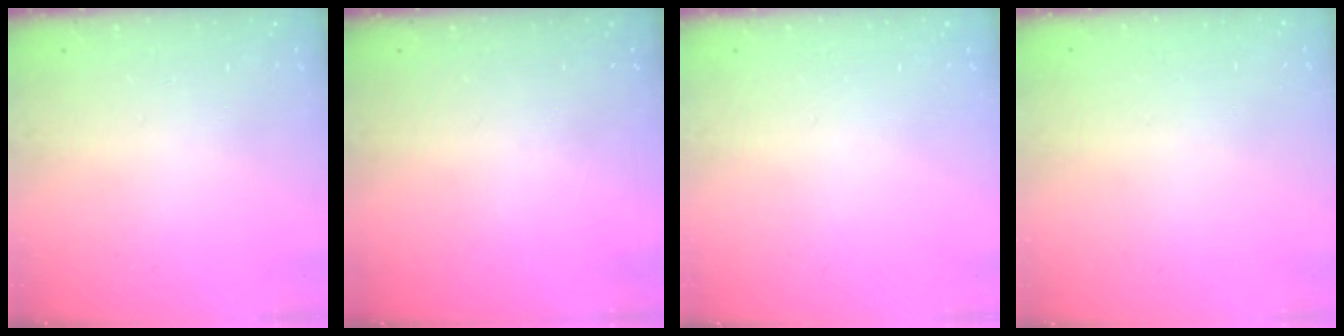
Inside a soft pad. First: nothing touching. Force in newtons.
{"total": 0.0}
{"total": 0.0}
{"total": 0.0}